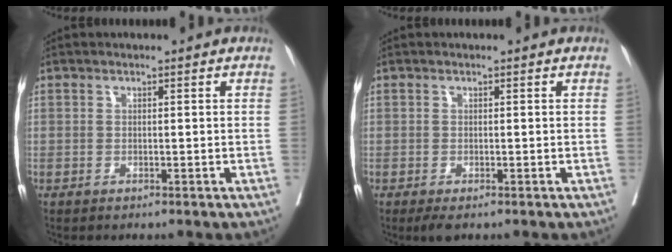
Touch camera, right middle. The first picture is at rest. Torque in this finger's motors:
{"motor_torque": [0.45, -0.21, -0.01, 0.02]}